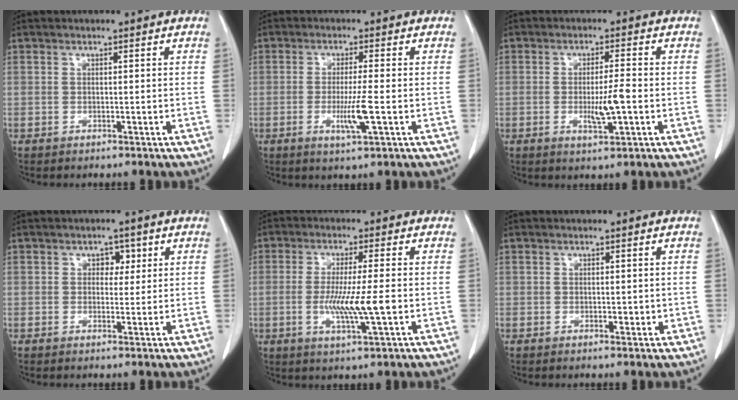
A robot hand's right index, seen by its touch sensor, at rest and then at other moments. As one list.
[{"total": 5.0, "force": [-1.3, -0.4, 4.8], "torque": [-0.089, -0.012, -0.023]}, {"total": 4.9, "force": [-1.0, 0.4, 4.8], "torque": [-0.084, -0.007, -0.014]}, {"total": 2.5, "force": [1.0, 1.8, 1.5], "torque": [-0.013, 0.005, 0.011]}, {"total": 7.9, "force": [-1.4, -0.1, 7.7], "torque": [-0.143, -0.015, -0.025]}, {"total": 1.3, "force": [0.0, 0.7, 1.1], "torque": [-0.011, -0.001, 0.002]}]